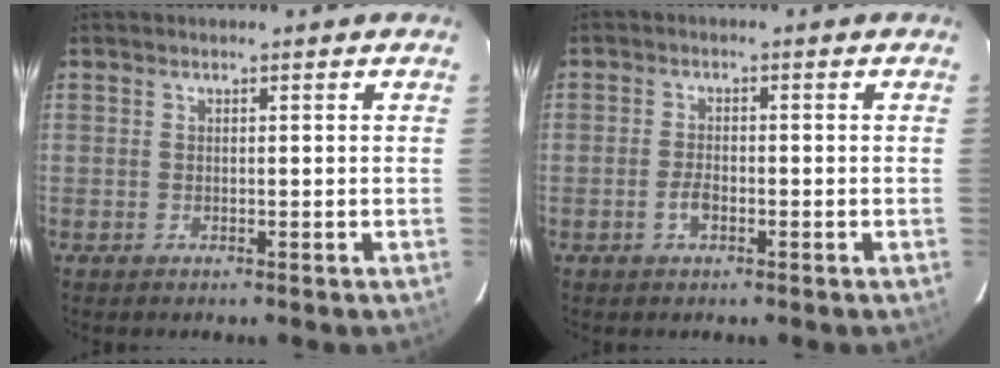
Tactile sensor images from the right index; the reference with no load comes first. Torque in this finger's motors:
{"motor_torque": [0.57, 0.16, 0.17, 0.00]}